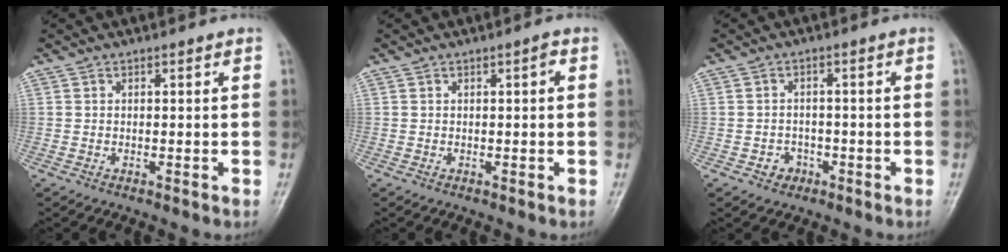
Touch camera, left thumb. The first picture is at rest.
{"total": 1.0, "force": [0.2, 0.2, 1.0], "torque": [-0.016, 0.002, 0.000]}
{"total": 2.7, "force": [-1.3, 2.3, 0.7], "torque": [0.004, 0.012, -0.021]}